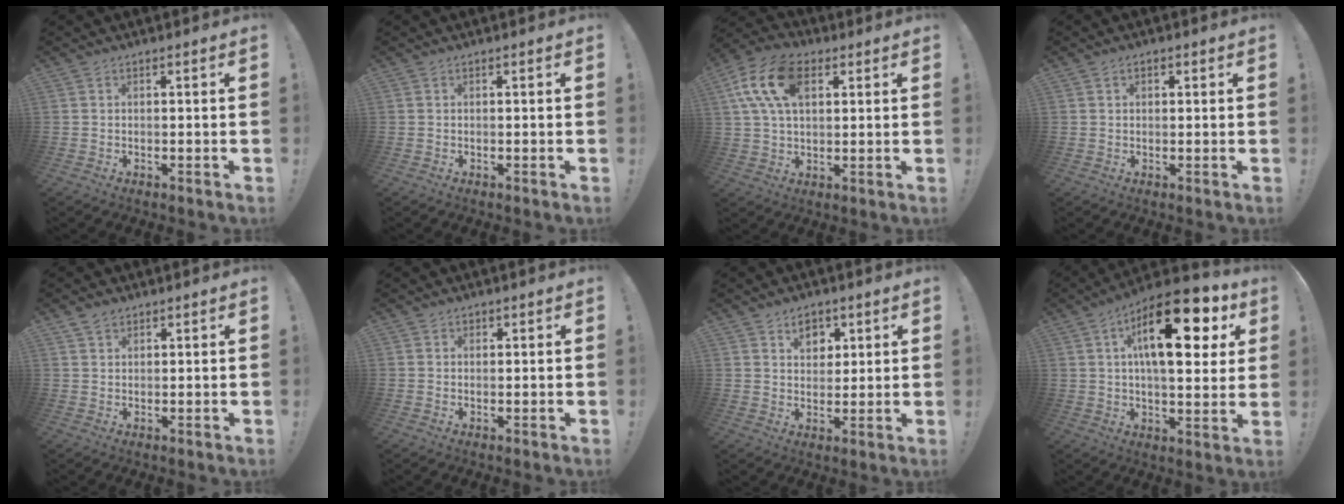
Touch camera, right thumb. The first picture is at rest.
{"total": 0.0}
{"total": 15.9, "force": [5.6, 9.7, 11.3], "torque": [-0.210, -0.002, 0.102]}
{"total": 1.2, "force": [0.5, 1.0, 0.5], "torque": [0.000, 0.000, 0.008]}
{"total": 2.4, "force": [1.9, 1.3, 0.7], "torque": [0.000, -0.011, 0.034]}
{"total": 0.9, "force": [0.5, 0.7, -0.2], "torque": [0.004, 0.000, 0.010]}
{"total": 6.7, "force": [3.9, 5.0, 2.3], "torque": [-0.021, -0.025, 0.070]}
{"total": 22.7, "force": [8.2, 9.1, 19.1], "torque": [-0.291, -0.029, 0.129]}